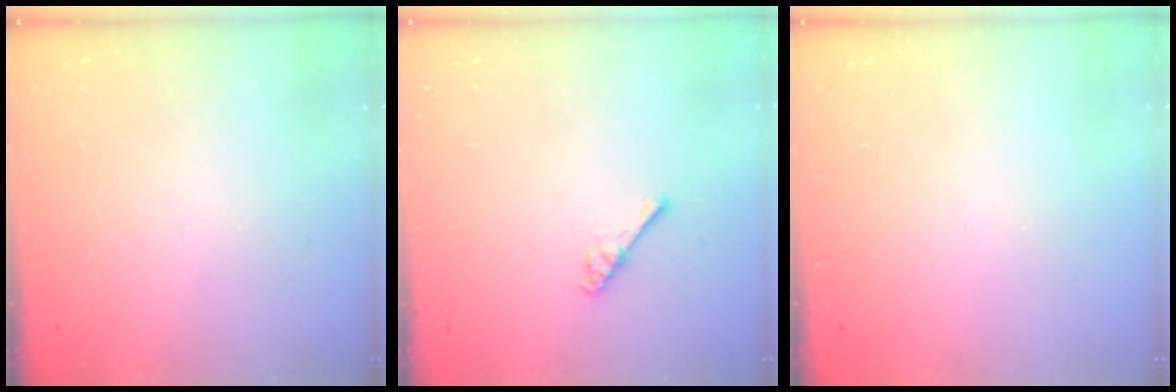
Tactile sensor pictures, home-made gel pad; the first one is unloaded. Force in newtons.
{"total": 3.2, "press": 3.1, "slide": 0.5}
{"total": 0.0}